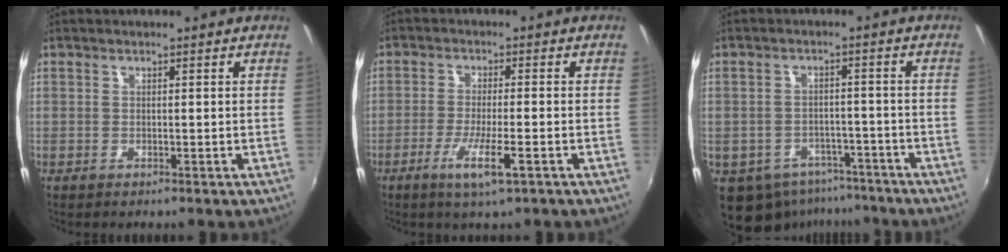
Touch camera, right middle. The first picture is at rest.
{"total": 6.3, "force": [-3.4, 0.6, 5.3], "torque": [-0.107, -0.015, -0.062]}
{"total": 11.1, "force": [-7.2, 7.6, 3.7], "torque": [-0.096, 0.002, -0.084]}